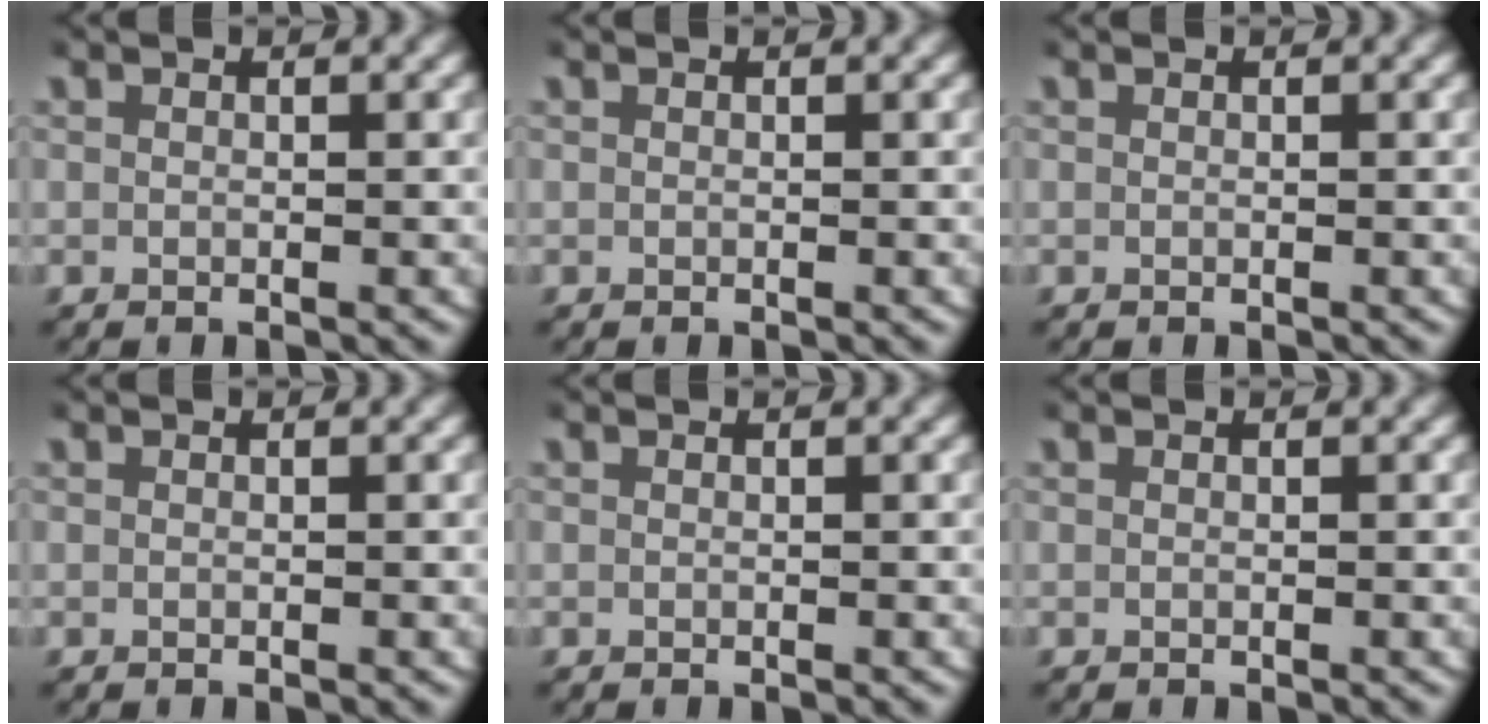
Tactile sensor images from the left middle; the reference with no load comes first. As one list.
[{"total": 0.0}, {"total": 0.0}, {"total": 0.0}, {"total": 0.0}, {"total": 0.0}]